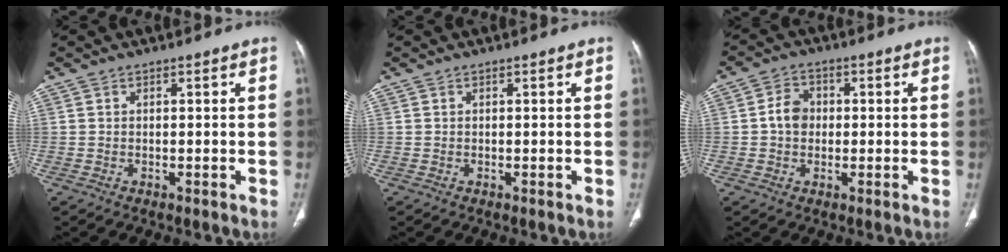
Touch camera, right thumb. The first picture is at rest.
{"total": 0.0}
{"total": 4.8, "force": [0.0, 4.0, 2.8], "torque": [-0.036, 0.013, -0.006]}